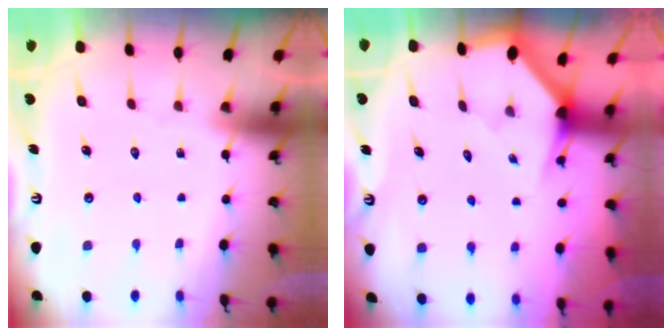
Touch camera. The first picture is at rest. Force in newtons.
{"total": 2.3, "press": 2.3, "slide": 0.1}